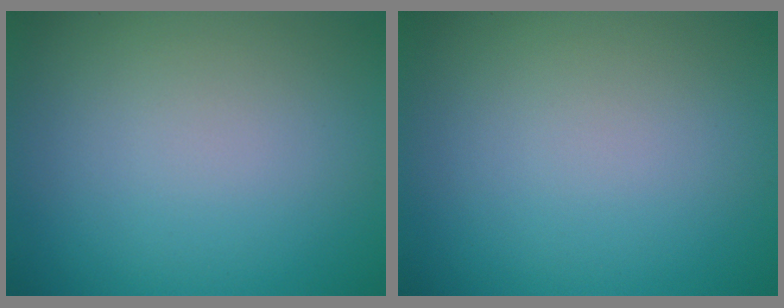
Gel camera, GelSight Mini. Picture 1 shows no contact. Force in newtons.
{"total": 0.0}